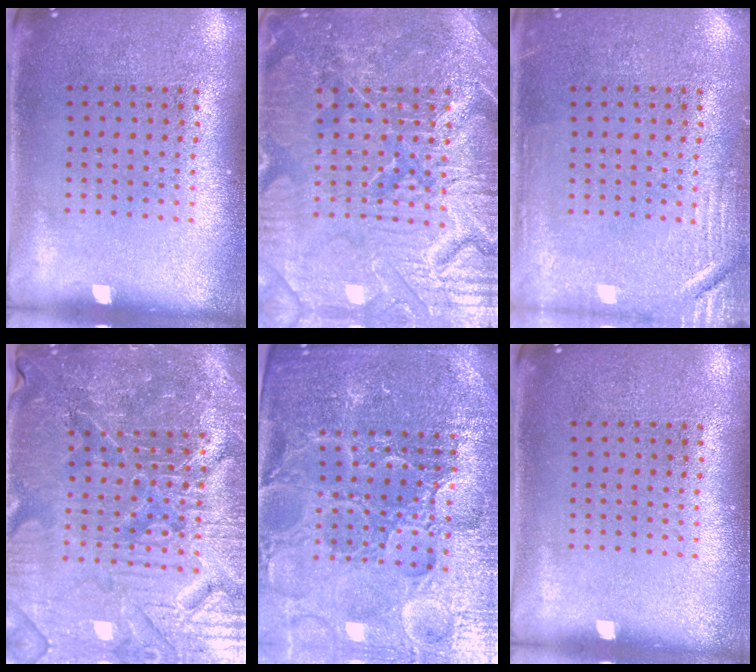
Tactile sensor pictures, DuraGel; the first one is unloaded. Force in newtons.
{"total": 7.8, "press": 7.7, "slide": 1.0}
{"total": 2.5, "press": 2.5, "slide": 0.4}
{"total": 6.1, "press": 5.6, "slide": 2.4}
{"total": 5.5, "press": 5.1, "slide": 2.1}
{"total": 0.0}